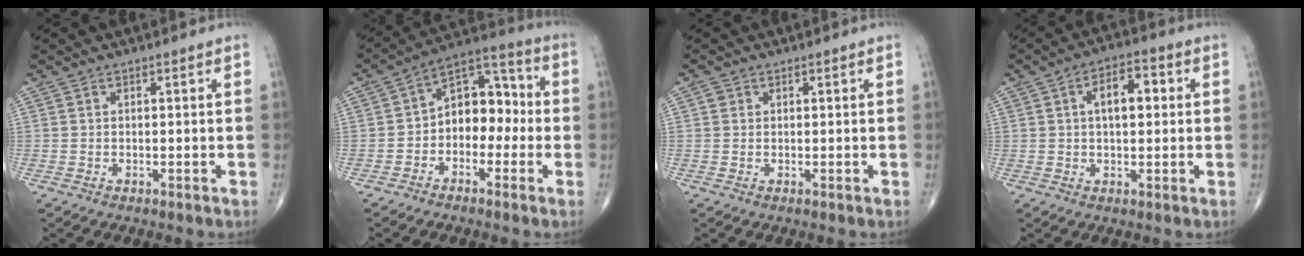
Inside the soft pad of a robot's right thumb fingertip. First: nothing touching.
{"total": 10.7, "force": [-1.5, 7.4, 7.6], "torque": [-0.076, 0.044, -0.044]}
{"total": 1.1, "force": [0.3, 1.0, 0.2], "torque": [0.002, 0.000, 0.004]}
{"total": 7.2, "force": [1.3, 3.7, 6.1], "torque": [-0.084, 0.014, 0.015]}